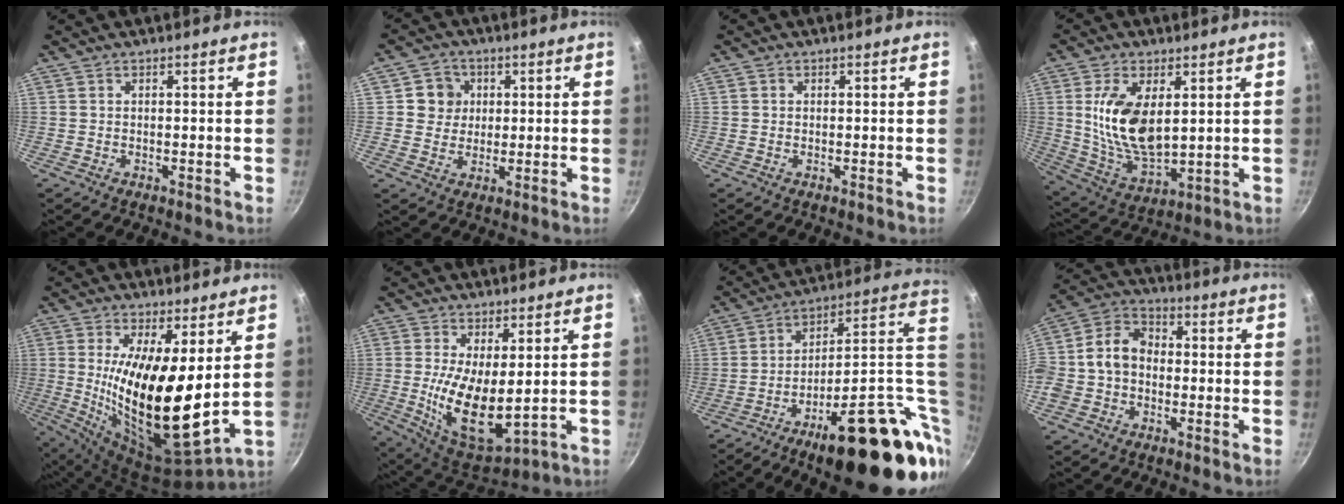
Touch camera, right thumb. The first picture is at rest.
{"total": 5.7, "force": [1.3, 5.4, 1.4], "torque": [0.017, 0.001, 0.013]}
{"total": 0.6, "force": [0.0, 0.5, 0.1], "torque": [0.001, 0.003, -0.001]}
{"total": 14.5, "force": [2.9, 7.6, 12.0], "torque": [-0.218, -0.025, 0.067]}
{"total": 19.5, "force": [3.6, 6.3, 18.1], "torque": [-0.323, -0.062, 0.067]}
{"total": 13.0, "force": [0.5, 5.5, 11.7], "torque": [-0.209, -0.028, 0.023]}
{"total": 30.5, "force": [-5.4, 11.8, 27.6], "torque": [-0.353, 0.029, -0.076]}
{"total": 10.8, "force": [-1.3, 8.4, 6.7], "torque": [-0.100, 0.038, -0.047]}